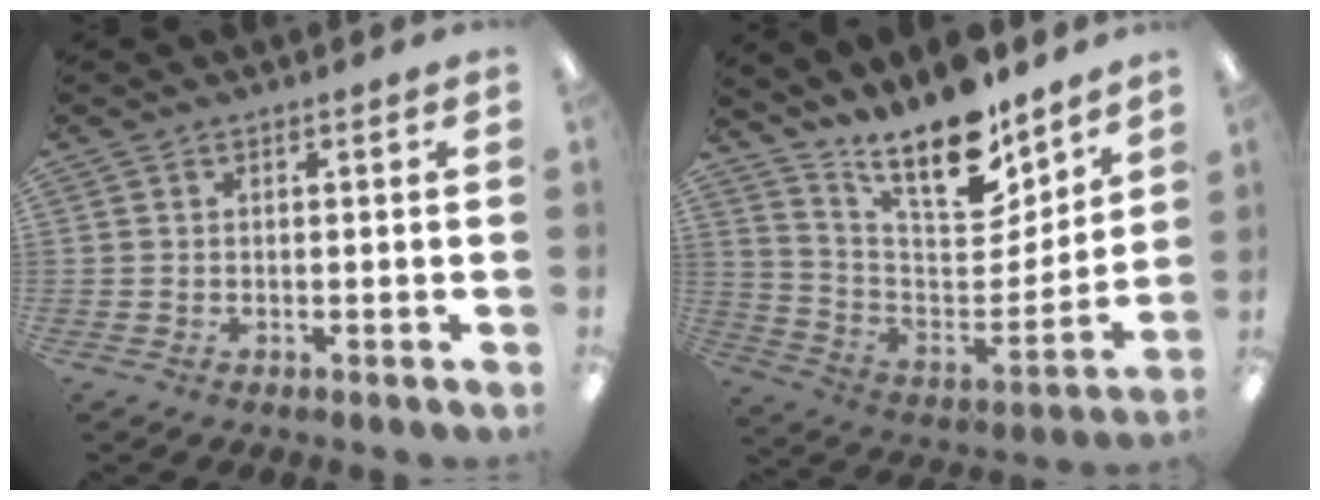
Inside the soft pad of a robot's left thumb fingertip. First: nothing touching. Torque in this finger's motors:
{"motor_torque": [0.41, 0.41, 0.89, -1.88, 0.10]}